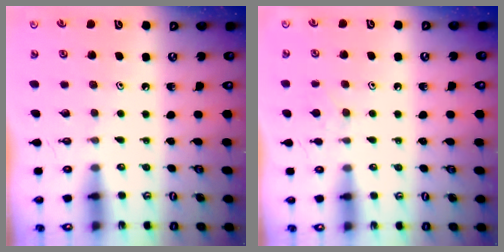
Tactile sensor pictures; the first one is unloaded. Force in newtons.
{"total": 4.1, "press": 4.0, "slide": 0.8}